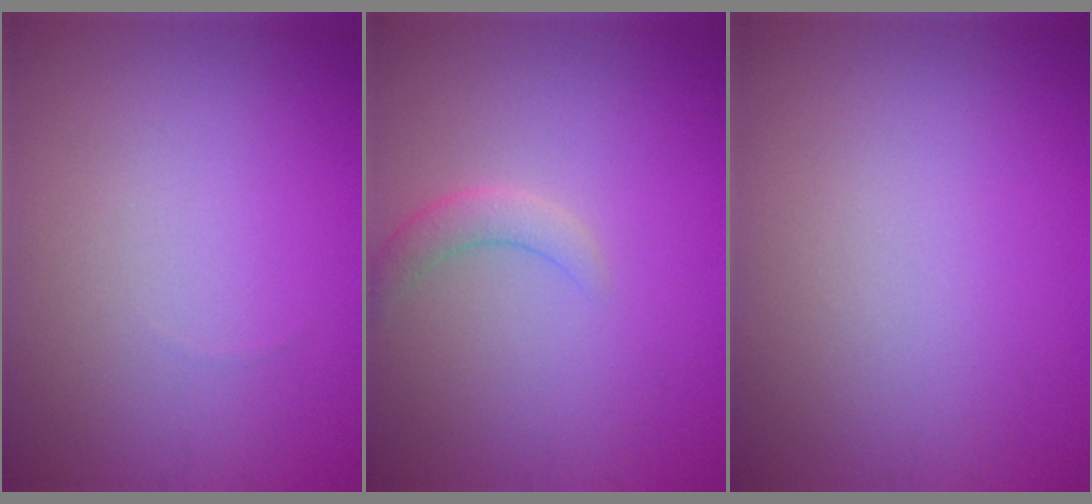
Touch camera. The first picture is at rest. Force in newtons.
{"total": 1.8, "press": 1.8, "slide": 0.1}
{"total": 0.0}